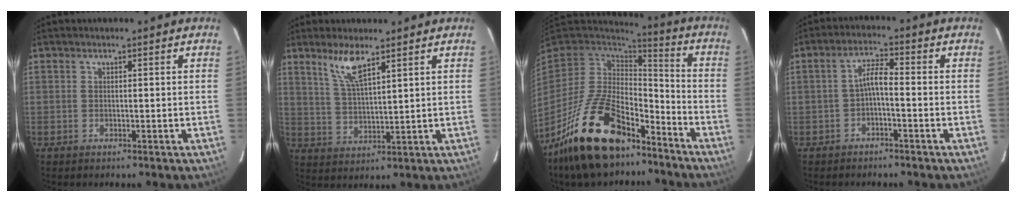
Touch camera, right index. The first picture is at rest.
{"total": 6.3, "force": [4.5, 1.2, 4.3], "torque": [-0.087, -0.003, 0.095]}
{"total": 21.5, "force": [-14.3, 9.9, 12.6], "torque": [-0.260, -0.011, -0.237]}
{"total": 3.2, "force": [-1.4, 0.6, 2.9], "torque": [-0.061, 0.011, -0.026]}